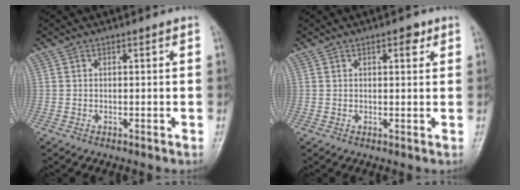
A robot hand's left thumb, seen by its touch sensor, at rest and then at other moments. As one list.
[{"total": 2.3, "force": [1.2, 1.1, 1.6], "torque": [-0.014, -0.002, 0.014]}]